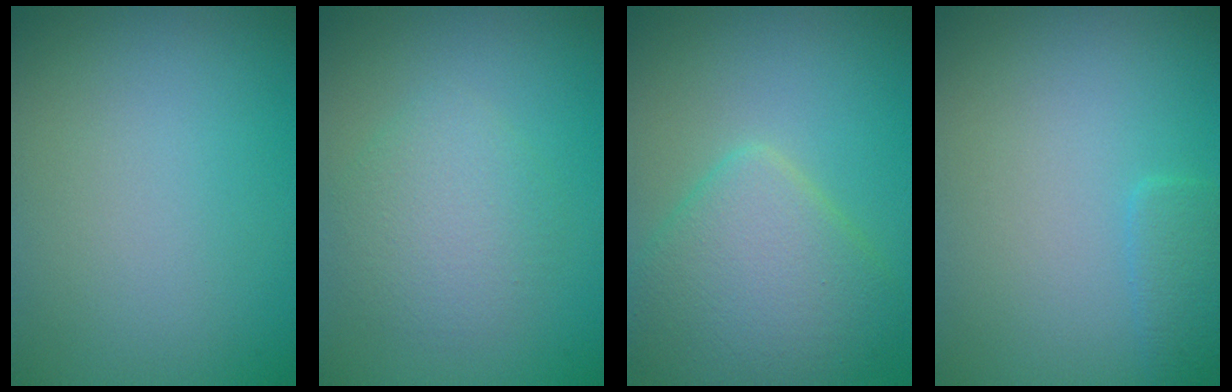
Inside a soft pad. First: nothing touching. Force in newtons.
{"total": 3.0, "press": 3.0, "slide": 0.1}
{"total": 6.0, "press": 6.0, "slide": 0.1}
{"total": 1.5, "press": 1.5, "slide": 0.1}